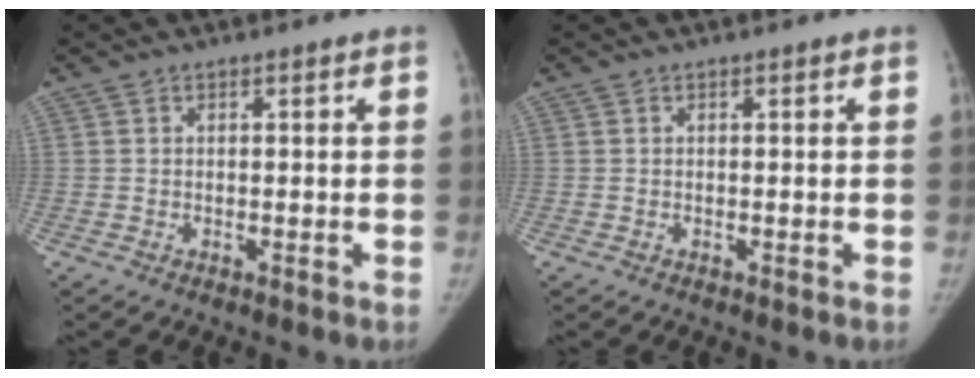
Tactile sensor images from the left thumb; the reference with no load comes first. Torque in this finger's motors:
{"motor_torque": [0.07, 0.02, 0.30, -0.08, 0.03]}